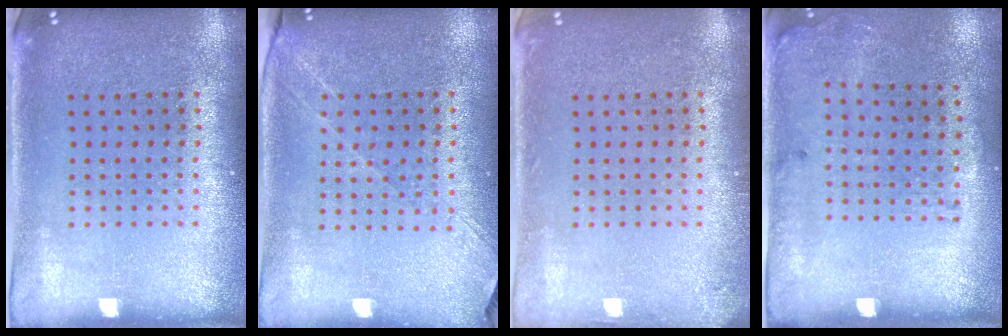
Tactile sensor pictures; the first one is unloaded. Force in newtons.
{"total": 1.3, "press": 1.2, "slide": 0.5}
{"total": 0.9, "press": 0.9, "slide": 0.1}
{"total": 1.8, "press": 1.2, "slide": 1.3}